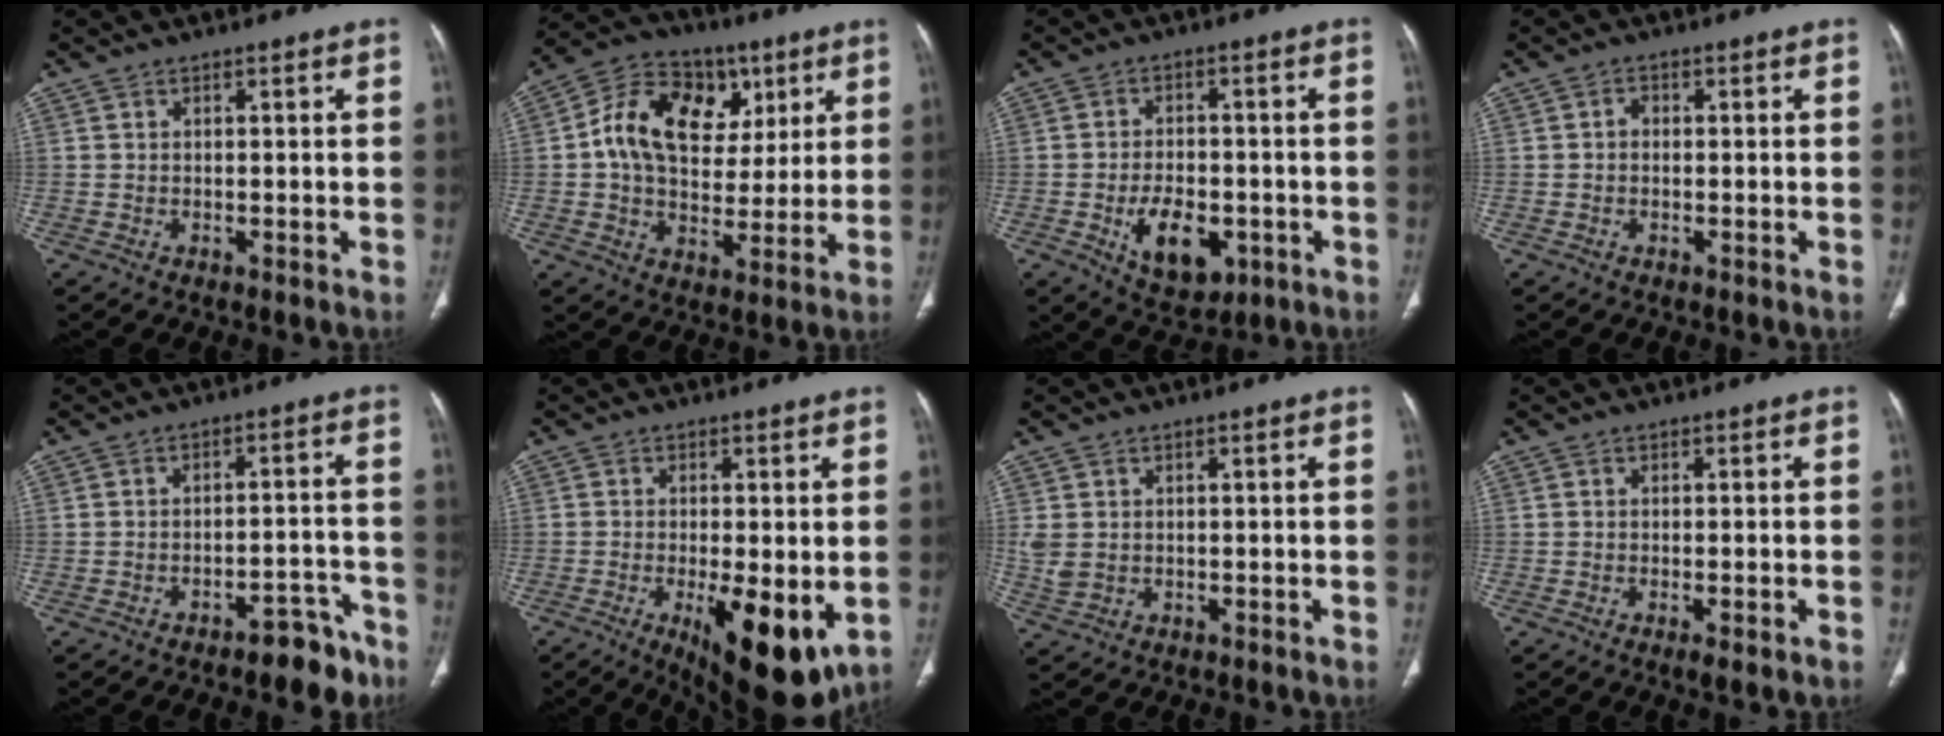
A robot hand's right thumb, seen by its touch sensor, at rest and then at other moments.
{"total": 18.8, "force": [5.0, 13.4, 12.2], "torque": [-0.184, 0.011, 0.082]}
{"total": 10.6, "force": [-3.4, 6.6, 7.6], "torque": [-0.091, 0.011, -0.039]}
{"total": 1.1, "force": [-0.1, 0.9, 0.6], "torque": [-0.005, 0.004, -0.006]}
{"total": 7.6, "force": [-5.5, 3.1, 4.3], "torque": [-0.039, 0.047, -0.070]}
{"total": 13.4, "force": [-3.6, 4.9, 11.9], "torque": [-0.159, -0.022, -0.040]}
{"total": 3.8, "force": [0.4, 3.0, 2.2], "torque": [-0.055, -0.002, 0.019]}
{"total": 2.3, "force": [-0.9, 0.6, 2.0], "torque": [-0.033, -0.007, -0.011]}